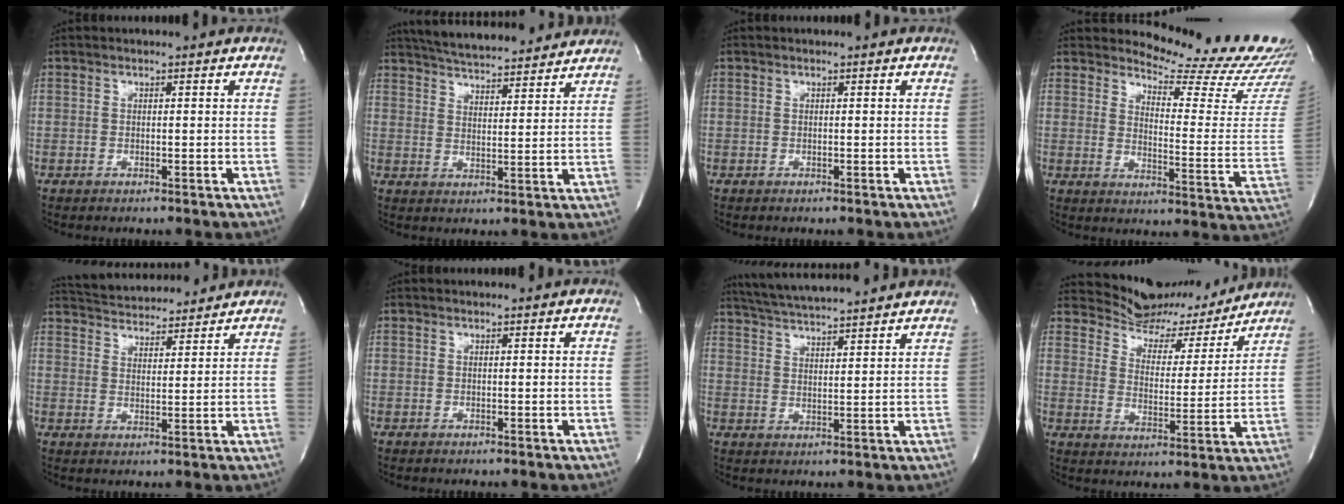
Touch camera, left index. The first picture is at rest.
{"total": 17.5, "force": [16.1, 2.9, 6.2], "torque": [-0.104, 0.020, 0.228]}
{"total": 0.0}
{"total": 16.8, "force": [16.3, 0.2, 4.0], "torque": [-0.059, -0.138, 0.184]}
{"total": 13.7, "force": [12.9, 2.7, 3.6], "torque": [-0.060, 0.021, 0.191]}
{"total": 0.0}
{"total": 15.0, "force": [13.7, 0.6, 6.0], "torque": [-0.113, 0.024, 0.202]}
{"total": 13.1, "force": [12.5, 3.7, 1.1], "torque": [-0.007, -0.021, 0.173]}